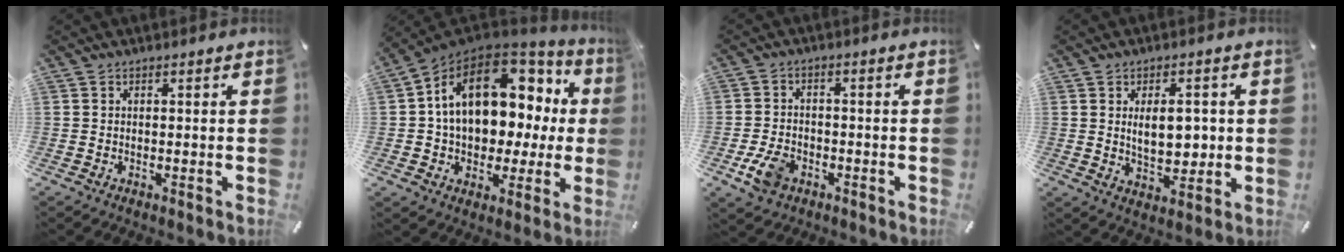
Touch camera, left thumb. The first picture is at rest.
{"total": 18.2, "force": [3.9, 12.5, 12.6], "torque": [-0.218, -0.009, 0.069]}
{"total": 6.6, "force": [-2.9, 4.6, 3.7], "torque": [-0.090, 0.009, -0.055]}
{"total": 8.1, "force": [1.0, 4.7, 6.5], "torque": [-0.087, -0.003, 0.013]}